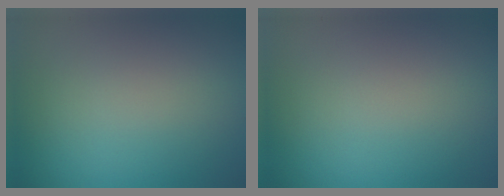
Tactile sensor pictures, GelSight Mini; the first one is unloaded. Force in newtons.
{"total": 0.0}